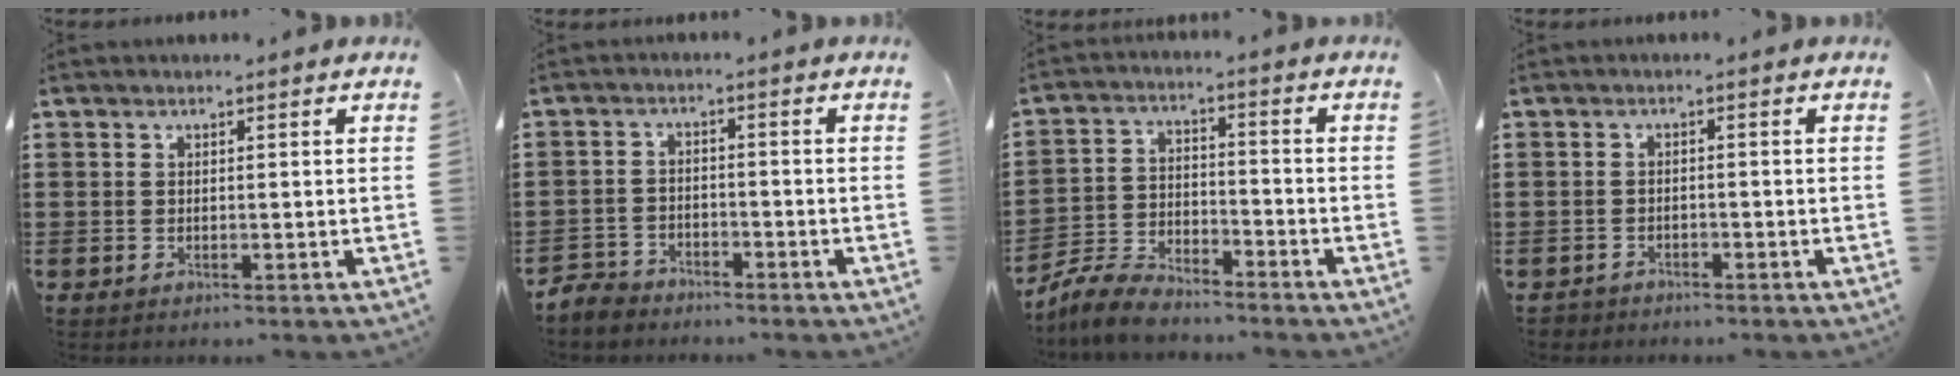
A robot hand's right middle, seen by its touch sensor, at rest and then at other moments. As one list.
[{"total": 3.5, "force": [-3.3, 0.9, 0.1], "torque": [-0.015, 0.001, -0.073]}, {"total": 6.2, "force": [-5.9, 1.1, 1.4], "torque": [-0.042, 0.007, -0.120]}, {"total": 1.4, "force": [-1.4, 0.3, -0.1], "torque": [-0.005, 0.000, -0.031]}]